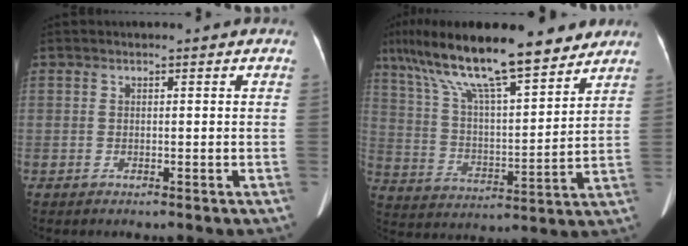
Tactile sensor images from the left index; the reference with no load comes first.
{"total": 22.1, "force": [16.9, 4.5, 13.6], "torque": [-0.239, 0.032, 0.277]}